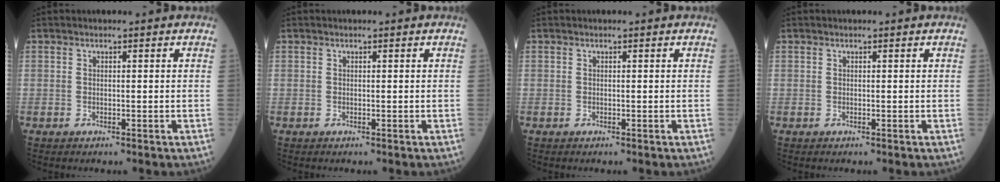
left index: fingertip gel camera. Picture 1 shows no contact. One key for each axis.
{"total": 0.0}
{"total": 0.0}
{"total": 0.0}